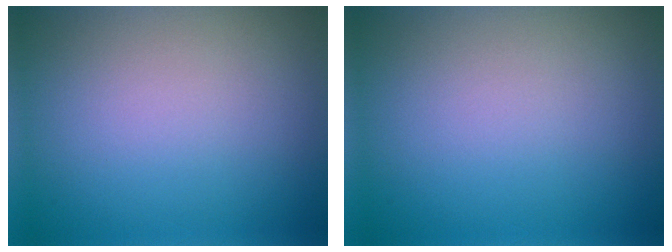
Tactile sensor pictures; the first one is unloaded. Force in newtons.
{"total": 0.0}